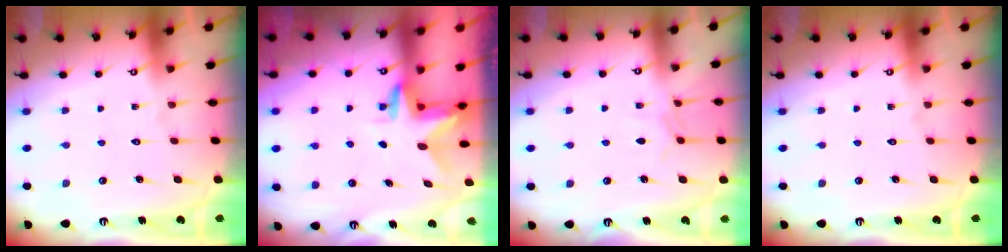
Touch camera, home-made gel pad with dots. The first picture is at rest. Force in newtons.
{"total": 2.9, "press": 2.9, "slide": 0.3}
{"total": 3.4, "press": 3.4, "slide": 0.3}
{"total": 0.0}